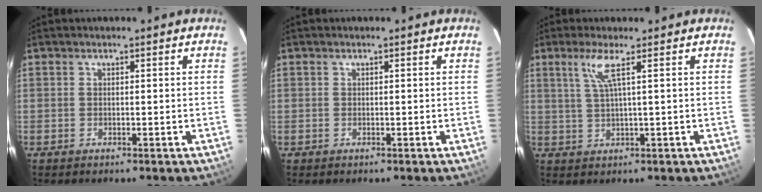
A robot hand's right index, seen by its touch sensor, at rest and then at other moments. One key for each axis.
{"total": 0.6, "fx": 0.0, "fy": 0.6, "fz": -0.1, "tx": 0.002, "ty": 0.004, "tz": 0.000}
{"total": 3.9, "fx": 1.8, "fy": -0.7, "fz": 3.4, "tx": -0.066, "ty": 0.000, "tz": 0.042}